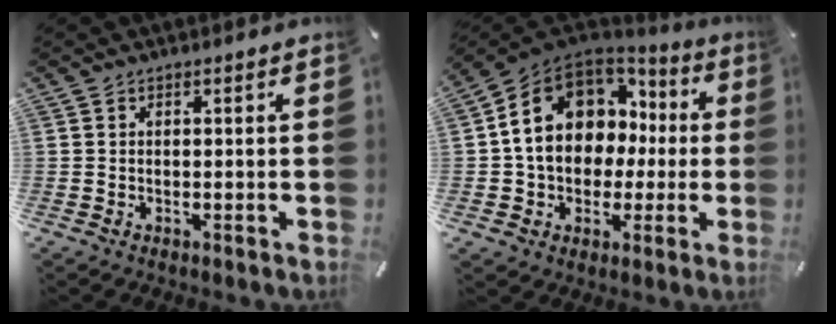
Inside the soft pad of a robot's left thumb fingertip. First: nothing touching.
{"total": 14.1, "force": [2.0, 11.7, 7.6], "torque": [-0.160, -0.006, 0.040]}